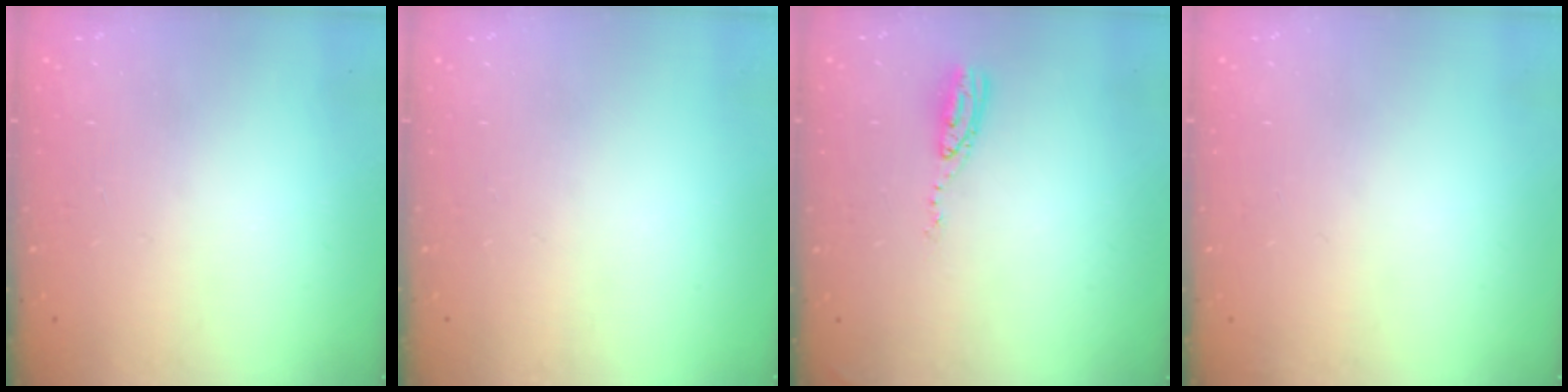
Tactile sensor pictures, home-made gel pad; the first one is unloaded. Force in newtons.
{"total": 0.0}
{"total": 5.9, "press": 5.9, "slide": 0.4}
{"total": 2.8, "press": 2.2, "slide": 1.7}